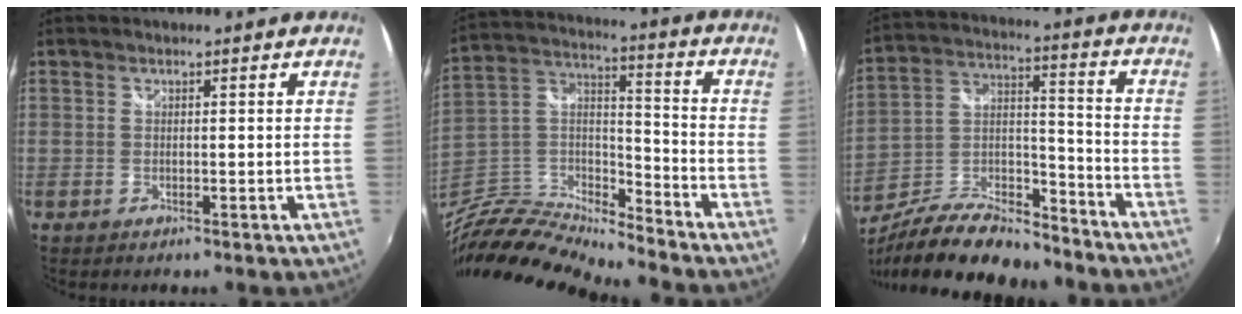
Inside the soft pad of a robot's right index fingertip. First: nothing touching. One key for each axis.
{"total": 15.4, "fx": -13.7, "fy": 2.4, "fz": 6.4, "tx": -0.155, "ty": 0.004, "tz": -0.277}
{"total": 19.4, "fx": -14.5, "fy": 6.4, "fz": 11.3, "tx": -0.224, "ty": -0.008, "tz": -0.245}